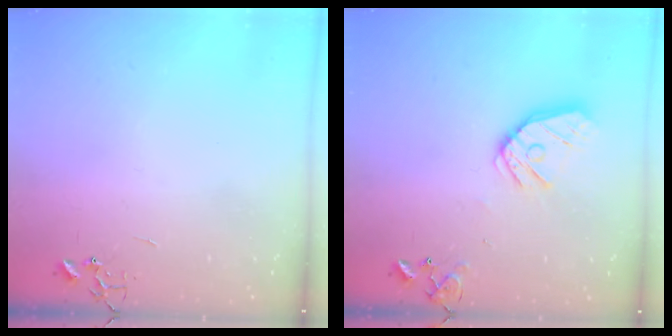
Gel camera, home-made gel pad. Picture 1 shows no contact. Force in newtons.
{"total": 14.4, "press": 14.3, "slide": 1.9}